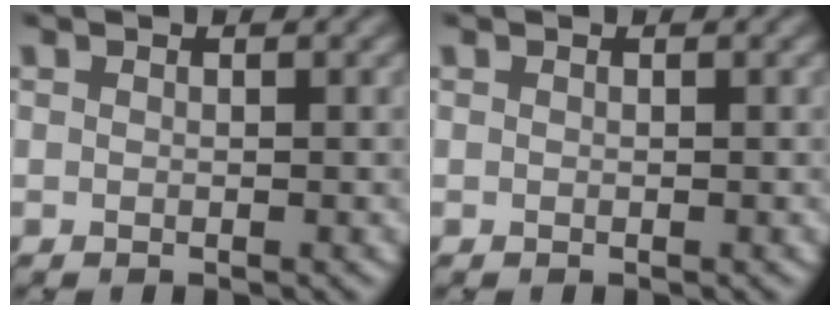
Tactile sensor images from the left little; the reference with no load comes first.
{"total": 0.0}